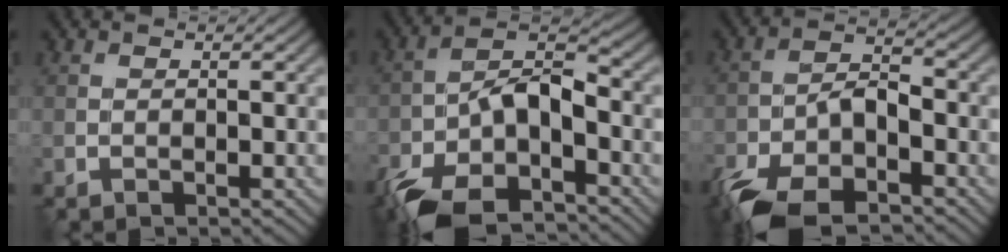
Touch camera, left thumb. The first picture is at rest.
{"total": 12.2, "force": [-6.7, 5.5, 8.7], "torque": [-0.176, -0.015, -0.132]}
{"total": 10.2, "force": [-6.3, 4.3, 6.8], "torque": [-0.139, -0.015, -0.126]}